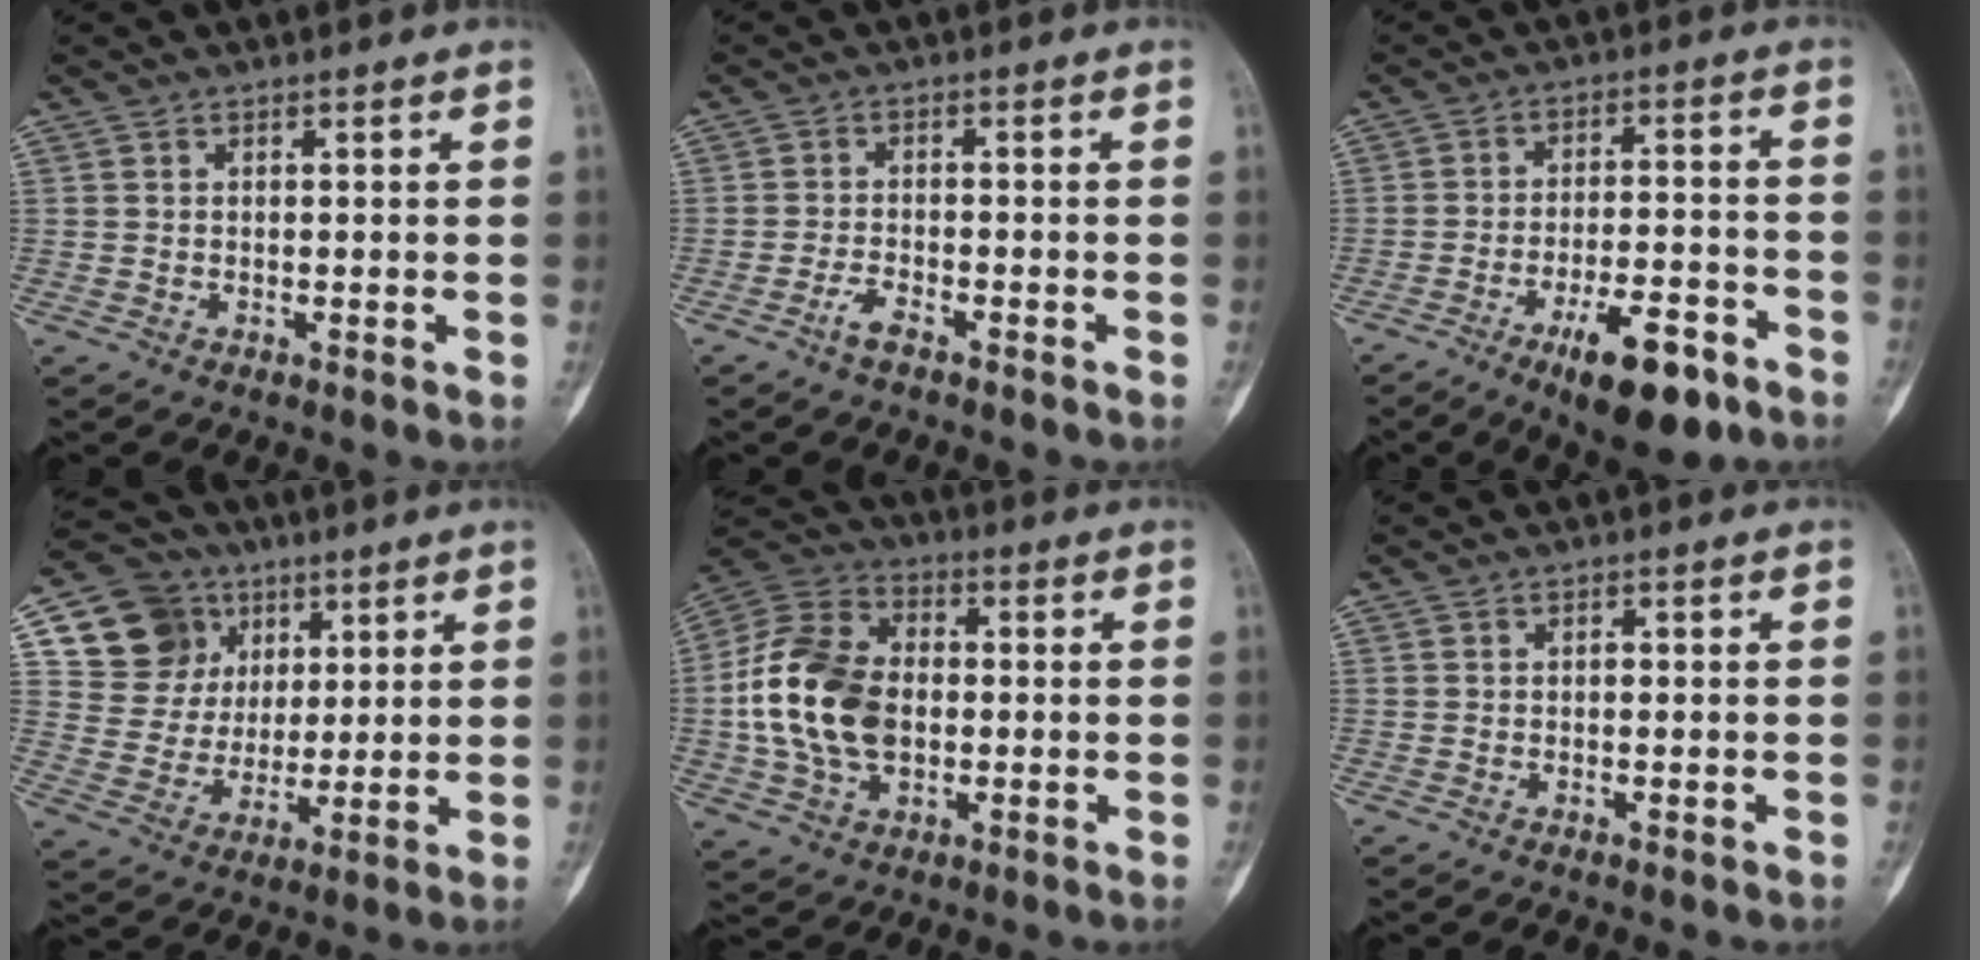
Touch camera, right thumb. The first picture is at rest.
{"total": 2.7, "force": [-2.0, 0.8, 1.6], "torque": [-0.038, 0.014, -0.041]}
{"total": 12.7, "force": [-7.3, 4.3, 9.5], "torque": [-0.138, 0.038, -0.108]}
{"total": 14.1, "force": [6.1, 12.2, 3.7], "torque": [-0.025, -0.014, 0.119]}
{"total": 17.6, "force": [-1.0, 12.0, 12.8], "torque": [-0.237, 0.022, -0.019]}
{"total": 0.9, "force": [-0.3, 0.5, 0.7], "torque": [-0.005, 0.002, -0.007]}